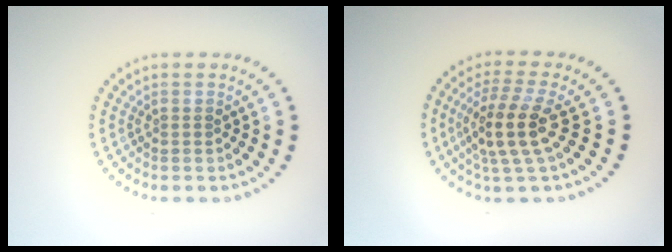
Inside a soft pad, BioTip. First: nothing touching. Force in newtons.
{"total": 4.4, "press": 3.7, "slide": 2.3}